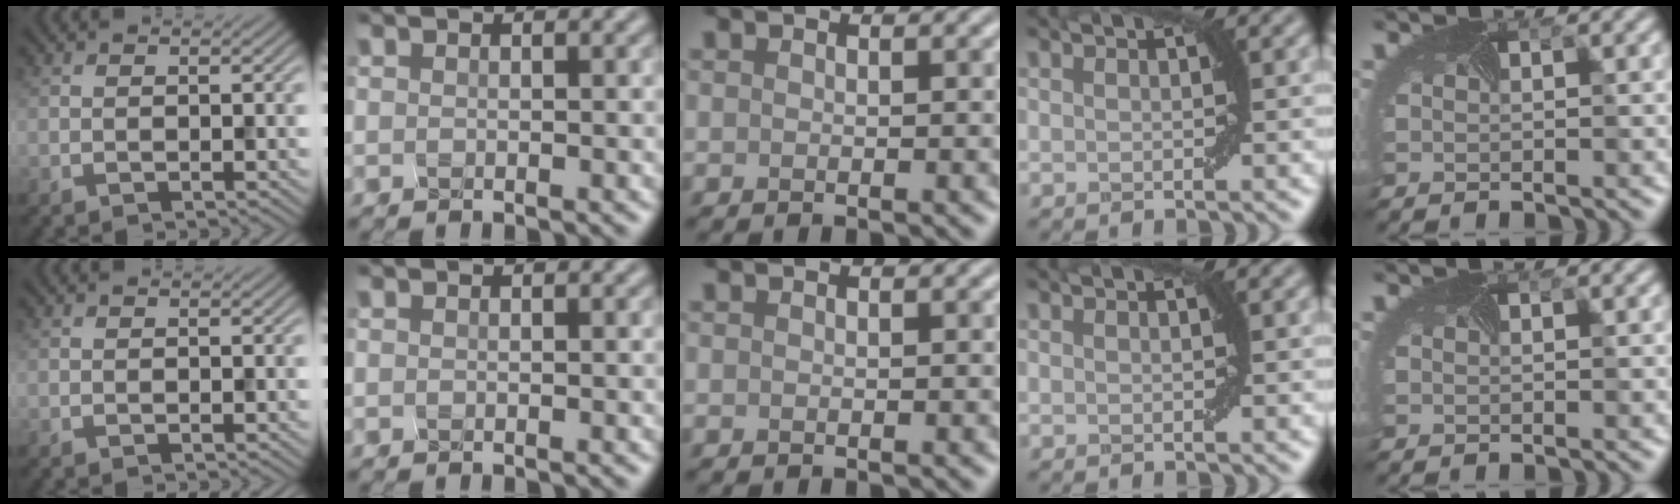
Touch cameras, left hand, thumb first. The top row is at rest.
{}